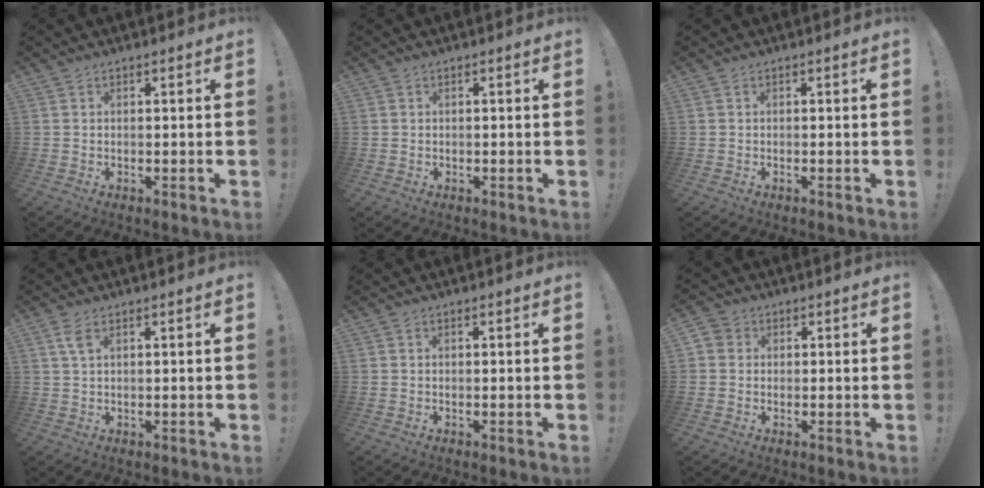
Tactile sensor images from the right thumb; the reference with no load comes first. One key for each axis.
{"total": 1.2, "fx": 0.6, "fy": 1.1, "fz": -0.1, "tx": 0.010, "ty": -0.004, "tz": 0.008}
{"total": 0.0}
{"total": 3.3, "fx": 1.4, "fy": 1.2, "fz": 2.8, "tx": -0.055, "ty": 0.001, "tz": 0.025}
{"total": 0.0}
{"total": 3.0, "fx": 0.5, "fy": 2.8, "fz": 1.0, "tx": -0.015, "ty": 0.002, "tz": 0.010}